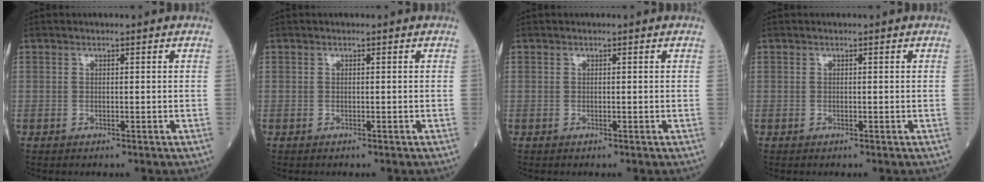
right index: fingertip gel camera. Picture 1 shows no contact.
{"total": 0.0}
{"total": 0.0}
{"total": 0.0}